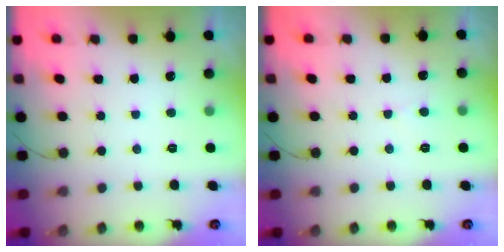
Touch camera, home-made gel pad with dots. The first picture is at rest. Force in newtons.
{"total": 2.9, "press": 2.9, "slide": 0.4}